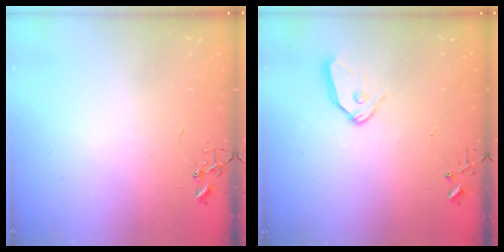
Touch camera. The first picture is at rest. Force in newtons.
{"total": 8.9, "press": 8.8, "slide": 0.6}